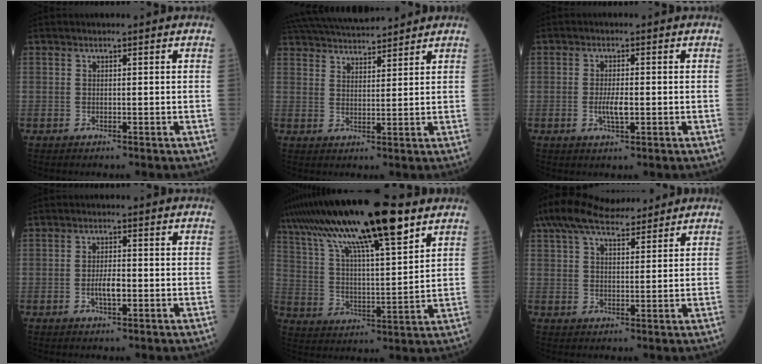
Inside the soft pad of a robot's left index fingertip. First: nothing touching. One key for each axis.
{"total": 14.1, "fx": 13.0, "fy": 2.3, "fz": 4.9, "tx": -0.096, "ty": 0.039, "tz": 0.215}
{"total": 3.0, "fx": -0.5, "fy": 0.7, "fz": 2.9, "tx": -0.062, "ty": -0.002, "tz": -0.008}
{"total": 2.9, "fx": -0.8, "fy": 0.8, "fz": 2.7, "tx": -0.054, "ty": 0.002, "tz": -0.012}
{"total": 22.4, "fx": 14.9, "fy": 2.8, "fz": 16.5, "tx": -0.305, "ty": 0.037, "tz": 0.258}
{"total": 11.9, "fx": 10.3, "fy": 2.5, "fz": 5.4, "tx": -0.105, "ty": 0.039, "tz": 0.174}